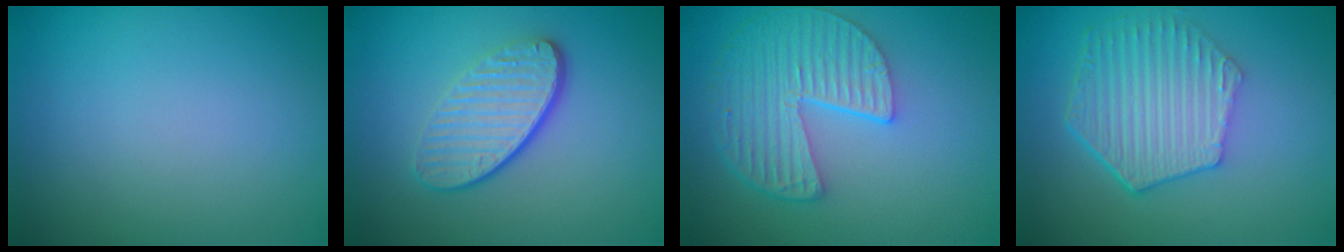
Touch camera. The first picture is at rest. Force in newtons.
{"total": 4.0, "press": 3.0, "slide": 2.7}
{"total": 5.7, "press": 4.3, "slide": 3.7}
{"total": 5.6, "press": 4.2, "slide": 3.7}